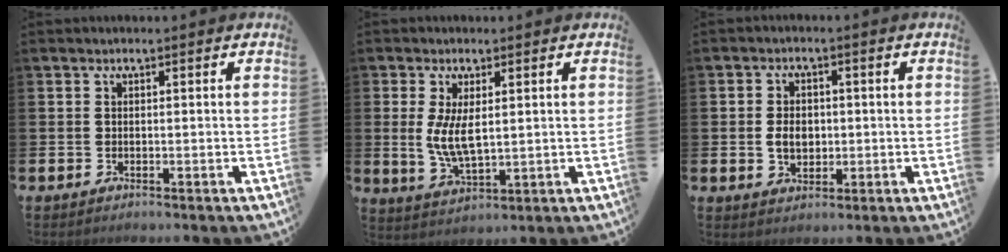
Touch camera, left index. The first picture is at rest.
{"total": 5.5, "force": [1.2, 2.2, 4.9], "torque": [-0.084, -0.001, 0.019]}
{"total": 3.6, "force": [0.0, 2.7, 2.4], "torque": [-0.031, 0.003, -0.008]}